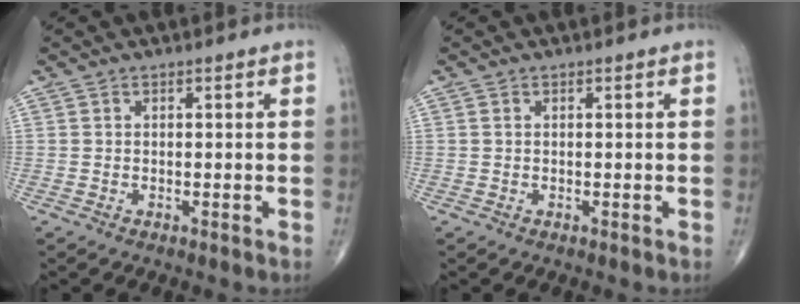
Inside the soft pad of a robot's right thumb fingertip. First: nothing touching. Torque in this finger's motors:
{"motor_torque": [-0.32, 0.09, -0.11, -0.10, 0.02]}